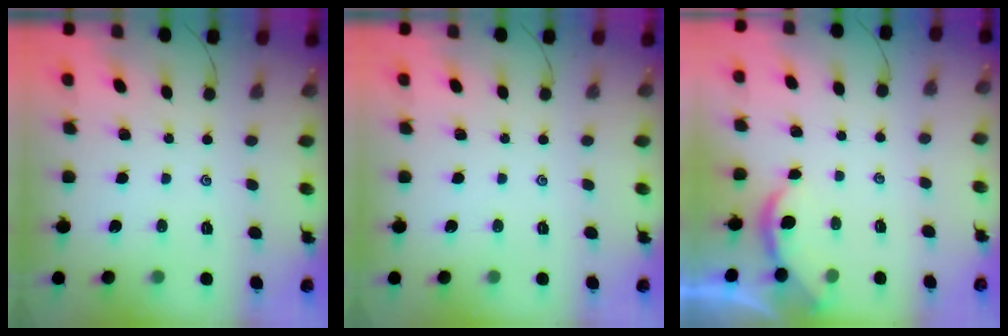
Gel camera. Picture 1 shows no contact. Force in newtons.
{"total": 0.0}
{"total": 1.5, "press": 1.5, "slide": 0.2}